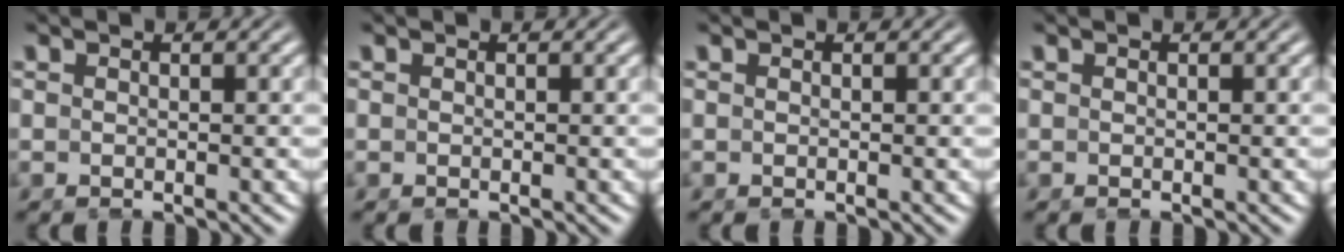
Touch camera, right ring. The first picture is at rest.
{"total": 0.0}
{"total": 0.0}
{"total": 0.0}